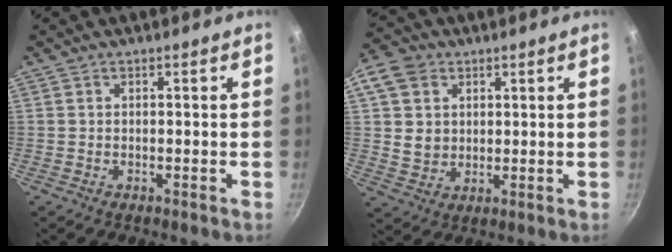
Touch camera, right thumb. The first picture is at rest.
{"total": 9.5, "force": [3.0, 8.0, 4.2], "torque": [-0.047, -0.006, 0.055]}